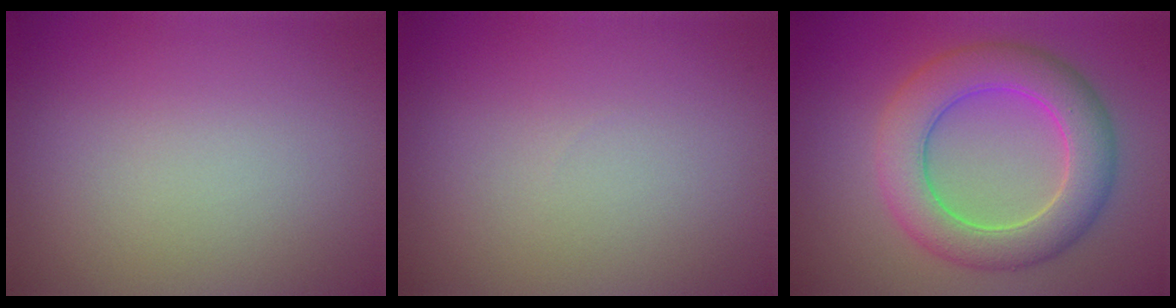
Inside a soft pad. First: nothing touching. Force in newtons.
{"total": 0.0}
{"total": 7.0, "press": 7.0, "slide": 0.4}